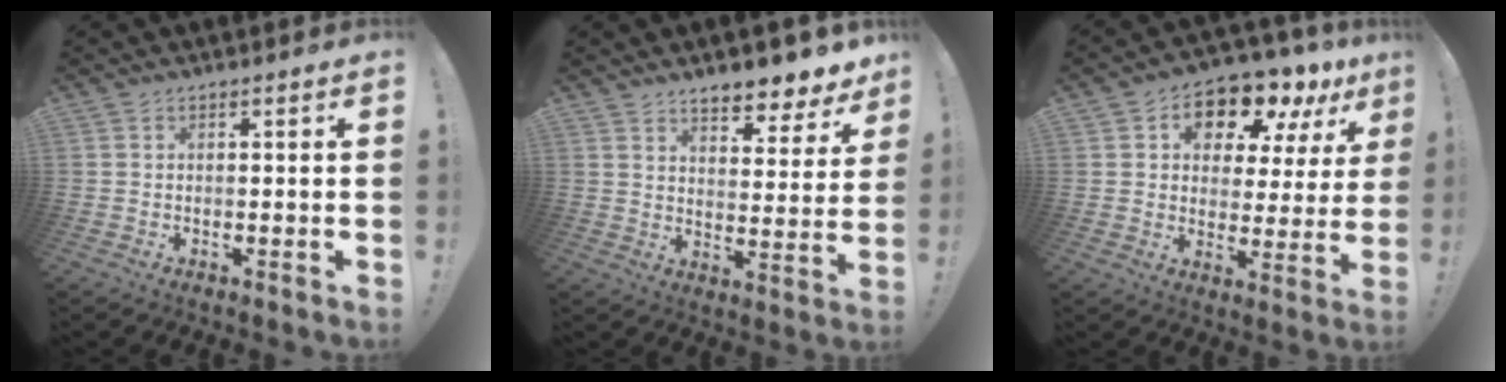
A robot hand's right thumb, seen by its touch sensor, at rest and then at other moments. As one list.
[{"total": 8.5, "force": [7.4, 2.4, 3.5], "torque": [-0.040, -0.068, 0.131]}, {"total": 11.6, "force": [8.8, 6.0, 4.7], "torque": [-0.068, -0.075, 0.153]}]